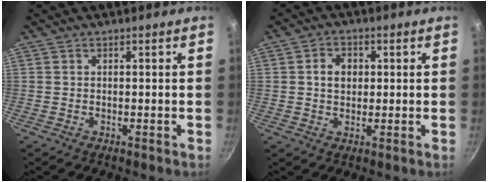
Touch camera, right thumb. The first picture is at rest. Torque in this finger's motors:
{"motor_torque": [-0.54, -0.03, 0.20, 0.10, 0.03]}